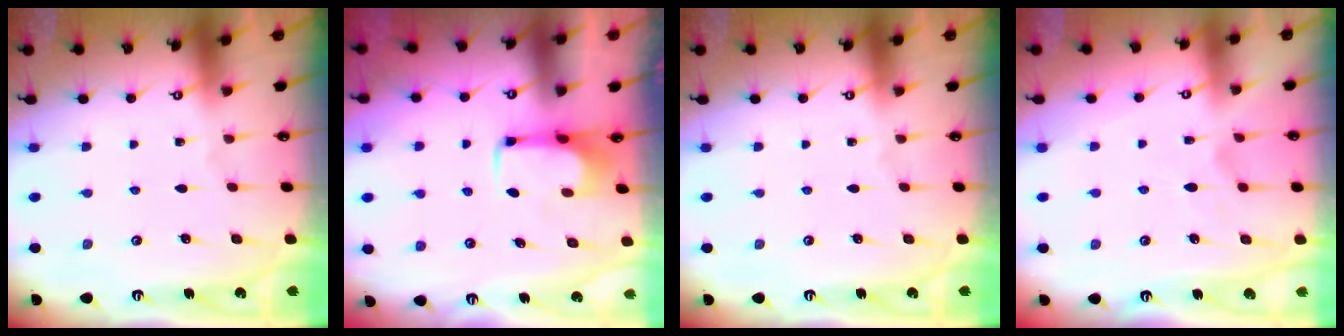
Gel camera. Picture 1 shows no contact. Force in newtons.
{"total": 2.1, "press": 2.1, "slide": 0.4}
{"total": 0.0}
{"total": 1.8, "press": 1.3, "slide": 1.2}